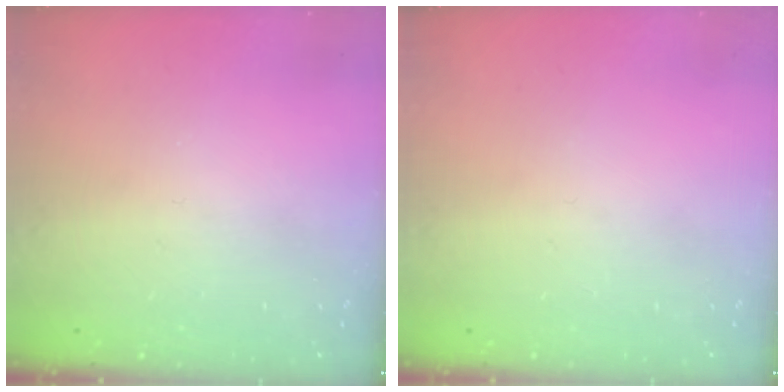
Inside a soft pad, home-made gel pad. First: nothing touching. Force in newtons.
{"total": 0.0}